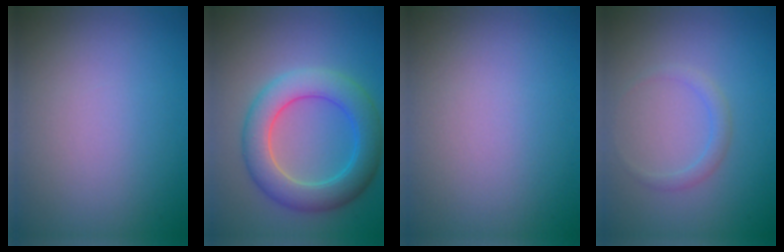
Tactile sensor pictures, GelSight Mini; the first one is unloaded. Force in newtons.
{"total": 6.1, "press": 6.1, "slide": 0.2}
{"total": 0.0}
{"total": 1.2, "press": 1.2, "slide": 0.0}